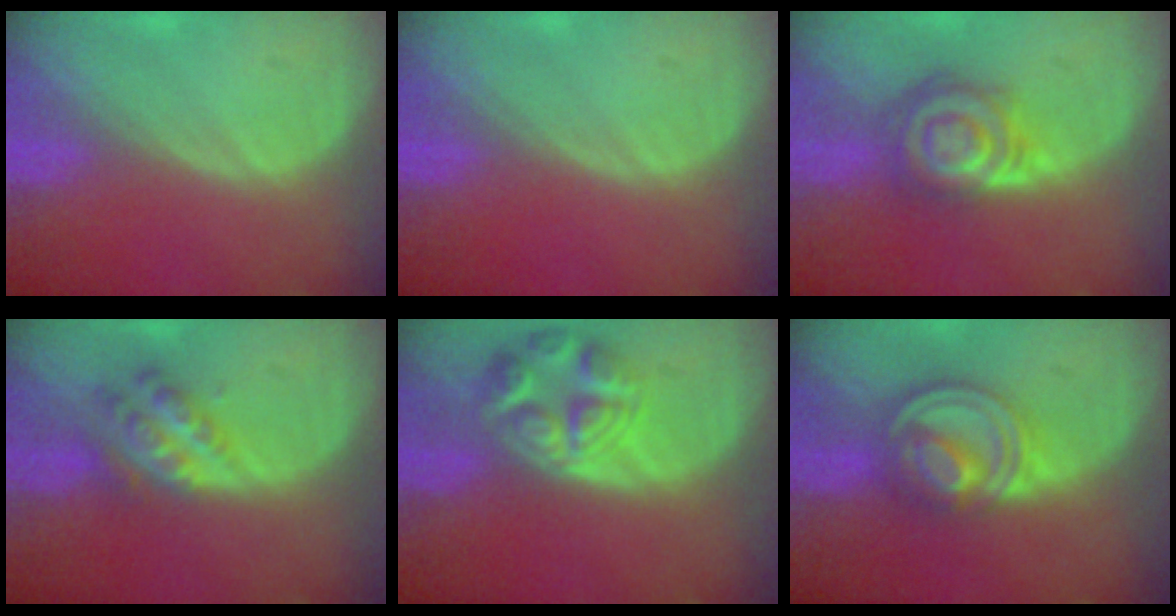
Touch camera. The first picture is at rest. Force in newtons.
{"total": 0.0}
{"total": 7.2, "press": 6.7, "slide": 2.8}
{"total": 6.0, "press": 5.2, "slide": 3.1}
{"total": 7.8, "press": 7.0, "slide": 3.5}
{"total": 8.1, "press": 6.9, "slide": 4.2}